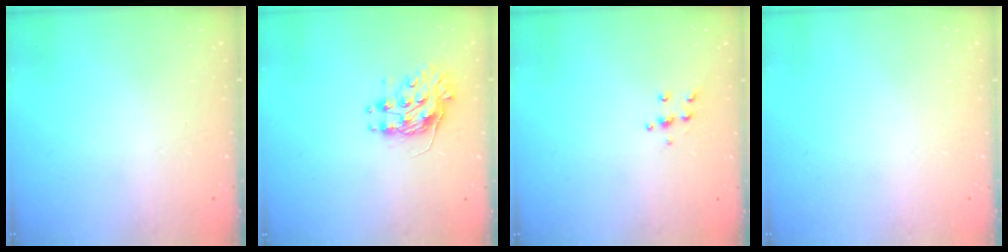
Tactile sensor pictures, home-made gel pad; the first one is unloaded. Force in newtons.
{"total": 9.2, "press": 9.2, "slide": 0.5}
{"total": 5.3, "press": 5.2, "slide": 0.5}
{"total": 0.0}